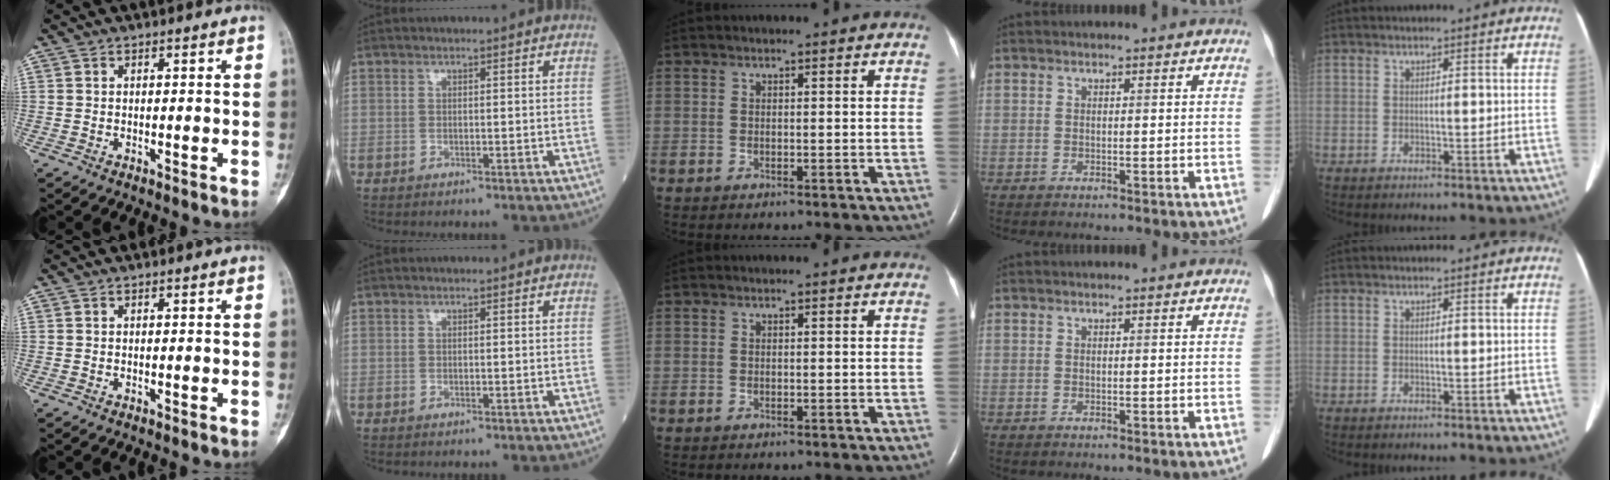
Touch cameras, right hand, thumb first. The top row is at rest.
{}